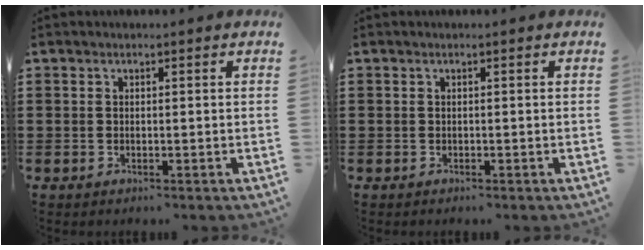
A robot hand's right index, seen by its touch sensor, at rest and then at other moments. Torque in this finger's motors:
{"motor_torque": [-0.47, 0.72, -0.13, -0.02]}